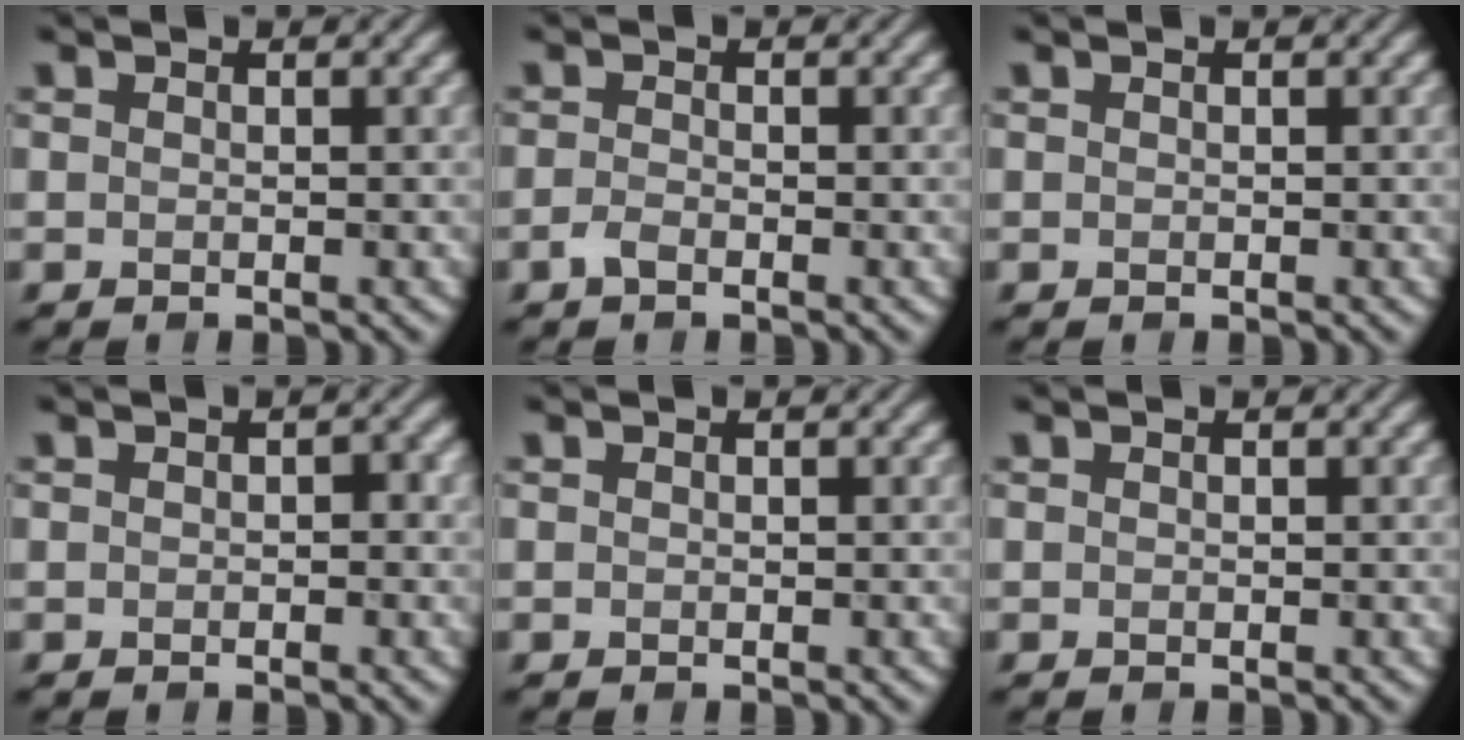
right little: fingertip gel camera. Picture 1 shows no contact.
{"total": 1.3, "force": [-1.1, 0.3, 0.7], "torque": [-0.018, 0.004, -0.021]}
{"total": 0.0}
{"total": 0.9, "force": [-0.4, 0.6, 0.5], "torque": [-0.005, 0.005, -0.007]}
{"total": 0.0}
{"total": 0.0}